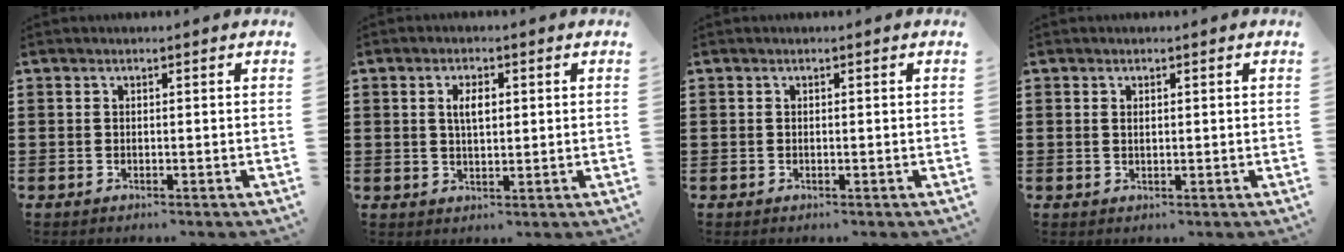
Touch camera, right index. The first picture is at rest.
{"total": 3.3, "force": [0.7, 1.4, 2.9], "torque": [-0.060, 0.007, 0.011]}
{"total": 0.0}
{"total": 0.7, "force": [0.2, 0.3, 0.6], "torque": [-0.013, 0.001, 0.004]}